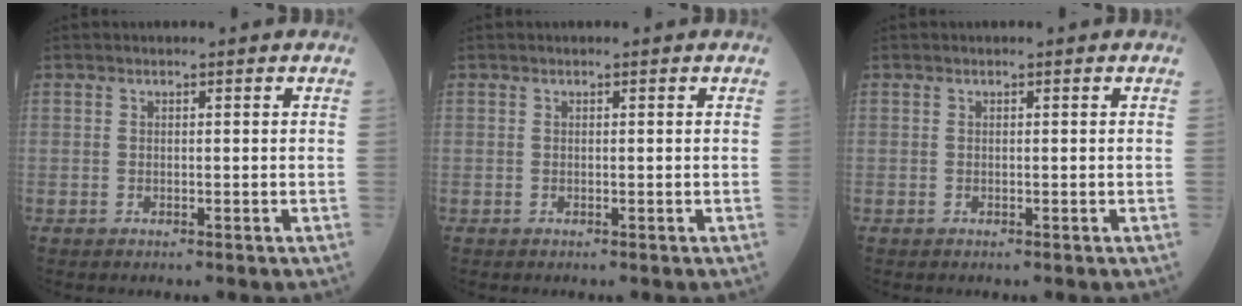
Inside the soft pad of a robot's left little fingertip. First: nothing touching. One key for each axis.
{"total": 0.0}
{"total": 0.0}